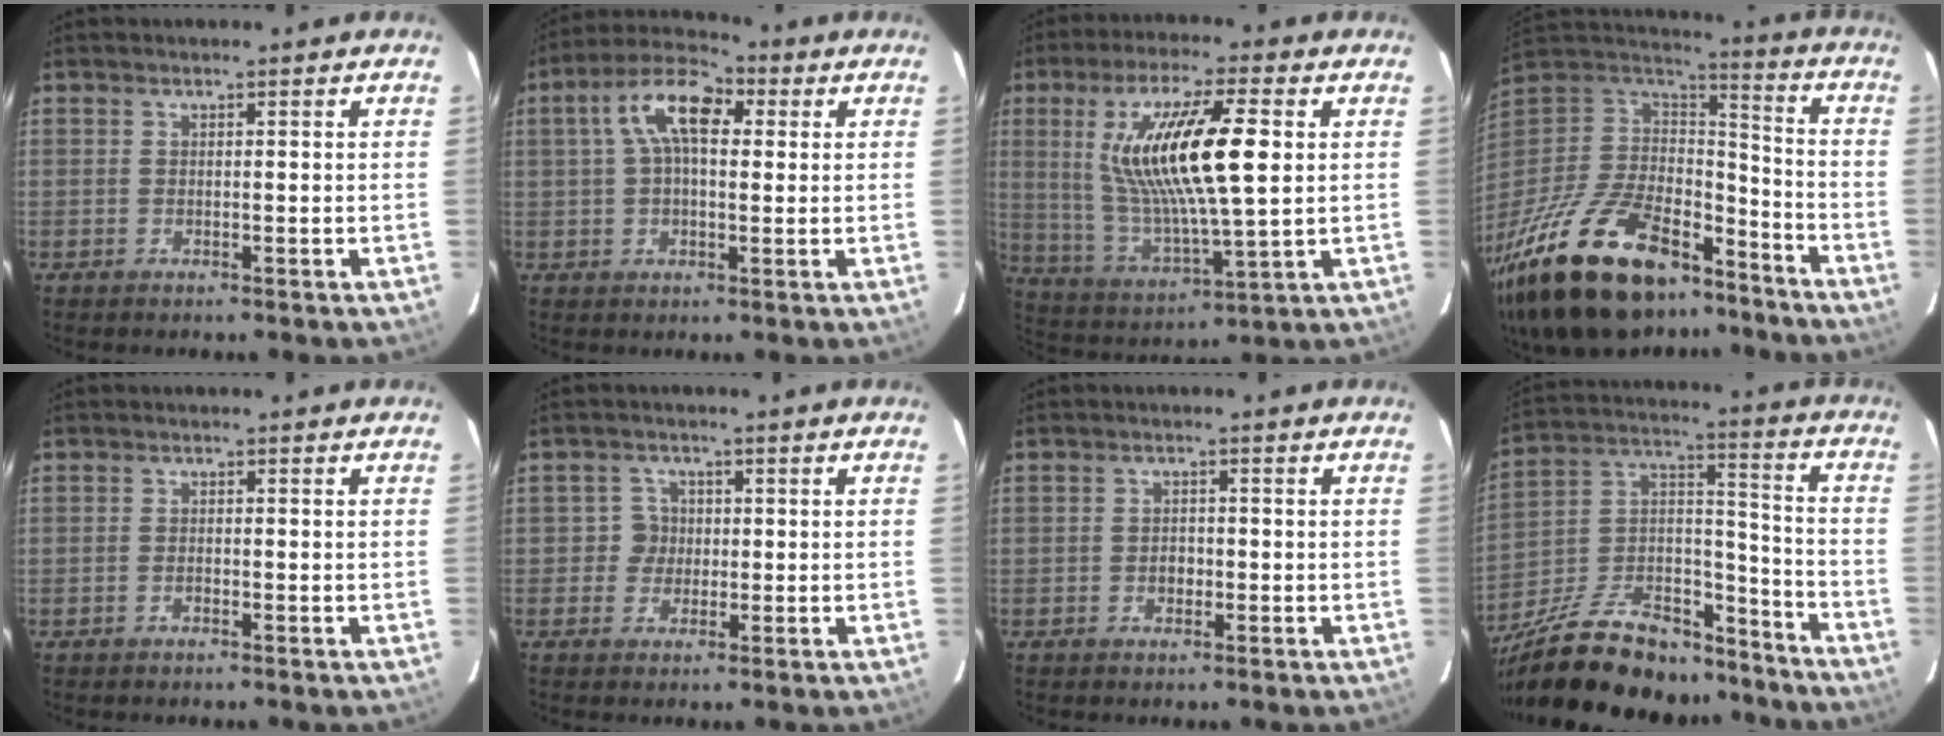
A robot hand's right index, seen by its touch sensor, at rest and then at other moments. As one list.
[{"total": 10.7, "force": [2.7, 5.2, 8.9], "torque": [-0.165, 0.032, 0.038]}, {"total": 18.8, "force": [4.3, 3.8, 17.9], "torque": [-0.342, -0.002, 0.091]}, {"total": 35.2, "force": [-23.6, 16.2, 20.4], "torque": [-0.423, -0.019, -0.371]}, {"total": 0.9, "force": [-0.6, 0.5, 0.4], "torque": [-0.009, 0.002, -0.011]}, {"total": 2.9, "force": [-0.2, 2.9, -0.1], "torque": [0.009, 0.015, -0.004]}, {"total": 1.8, "force": [-0.6, 1.5, 0.9], "torque": [-0.015, 0.006, -0.009]}, {"total": 28.3, "force": [-21.3, 11.8, 14.3], "torque": [-0.295, 0.028, -0.328]}]